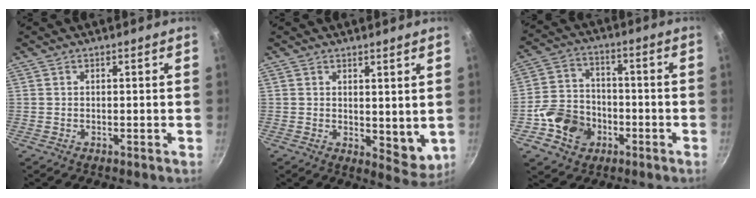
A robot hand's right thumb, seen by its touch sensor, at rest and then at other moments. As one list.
[{"total": 6.2, "force": [1.6, 3.5, 4.8], "torque": [-0.056, -0.023, 0.028]}, {"total": 11.4, "force": [-4.2, 9.3, 5.2], "torque": [-0.073, 0.036, -0.080]}]